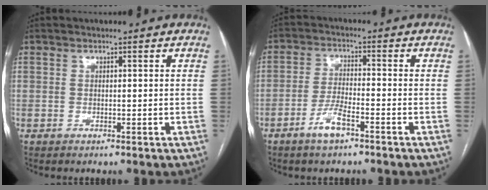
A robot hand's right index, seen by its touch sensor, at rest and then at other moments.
{"total": 4.9, "force": [-3.1, 0.9, 3.7], "torque": [-0.078, -0.001, -0.057]}